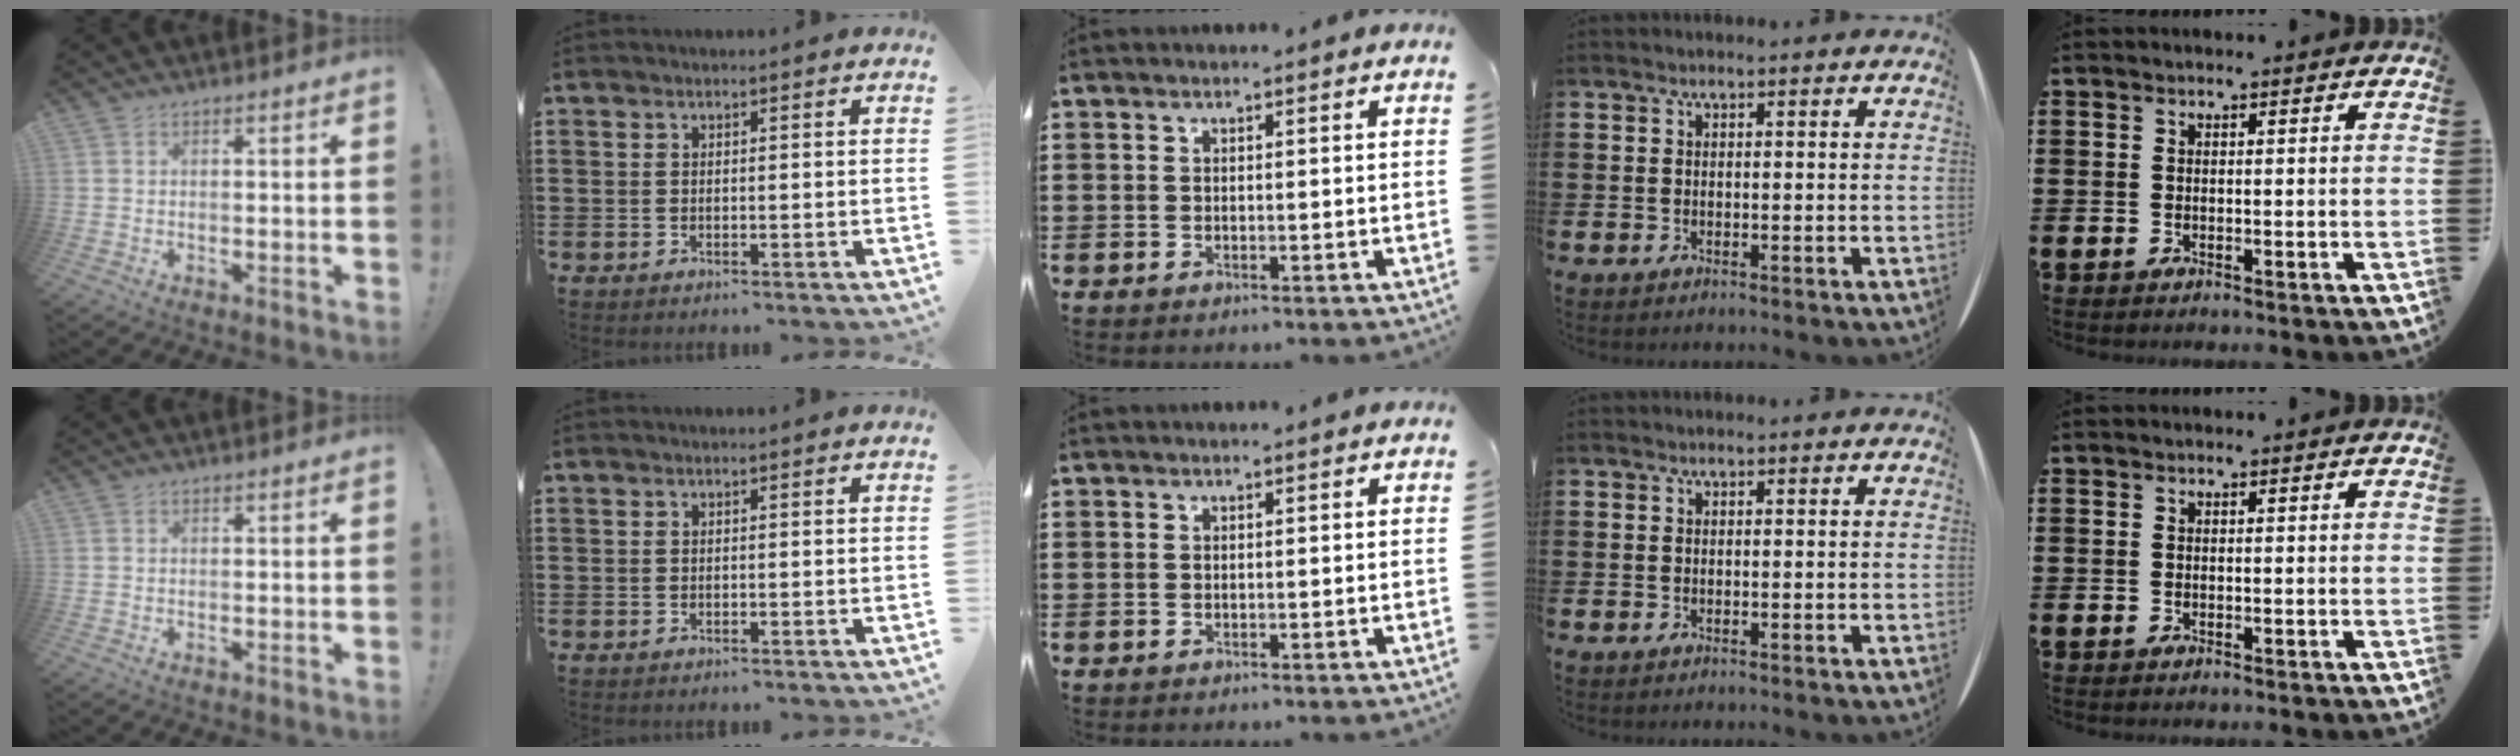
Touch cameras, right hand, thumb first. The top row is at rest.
{}